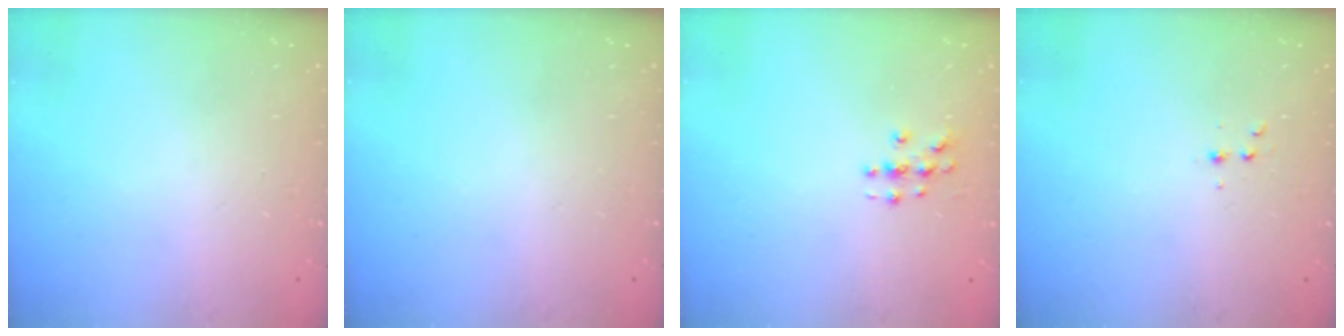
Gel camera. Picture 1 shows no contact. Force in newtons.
{"total": 0.0}
{"total": 3.0, "press": 3.0, "slide": 0.1}
{"total": 2.9, "press": 2.7, "slide": 1.1}